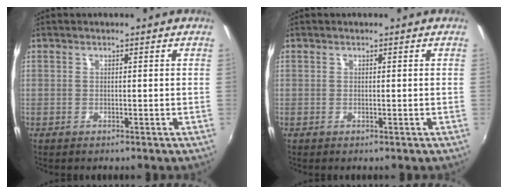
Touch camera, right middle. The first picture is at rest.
{"total": 0.0}